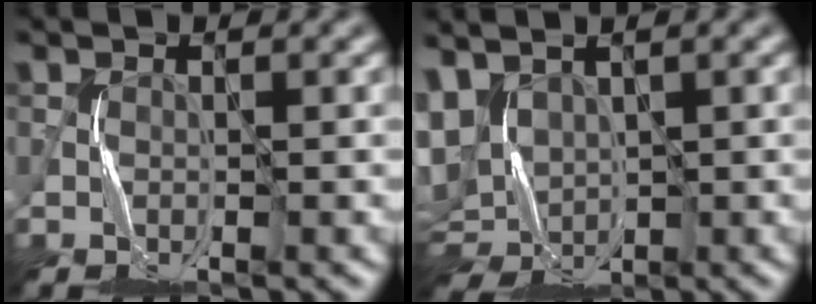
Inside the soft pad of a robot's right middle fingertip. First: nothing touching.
{"total": 6.7, "force": [2.0, 4.5, 4.6], "torque": [-0.090, 0.003, 0.047]}